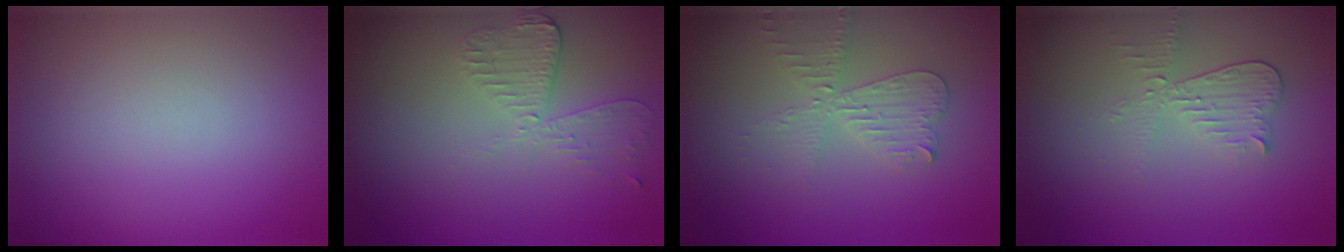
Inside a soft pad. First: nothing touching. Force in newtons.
{"total": 2.9, "press": 2.6, "slide": 1.3}
{"total": 3.5, "press": 3.0, "slide": 1.9}
{"total": 2.3, "press": 2.1, "slide": 0.8}